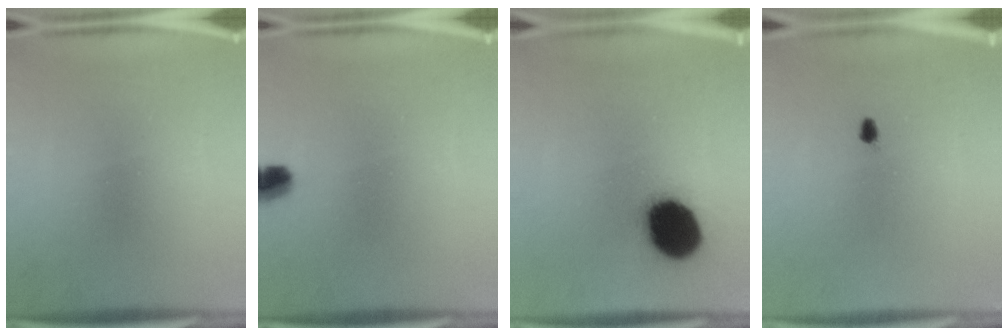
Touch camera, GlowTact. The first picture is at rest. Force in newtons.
{"total": 3.7}
{"total": 18.3}
{"total": 0.9}